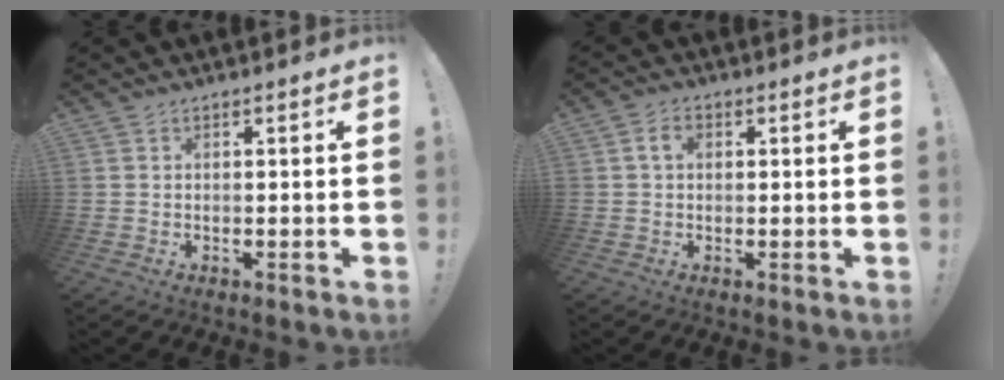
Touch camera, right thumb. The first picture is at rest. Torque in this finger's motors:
{"motor_torque": [1.67, 1.66, 1.23, -0.21, 0.41]}